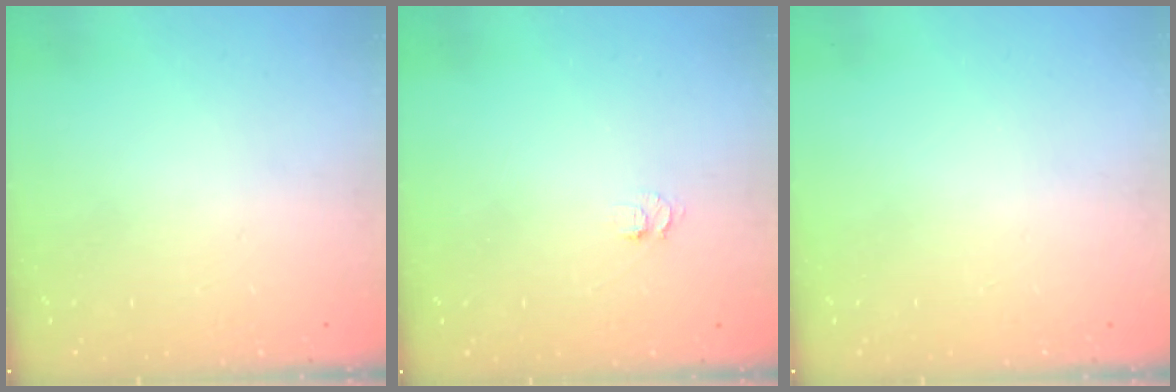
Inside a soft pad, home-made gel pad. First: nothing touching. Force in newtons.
{"total": 4.4, "press": 4.4, "slide": 0.5}
{"total": 0.0}